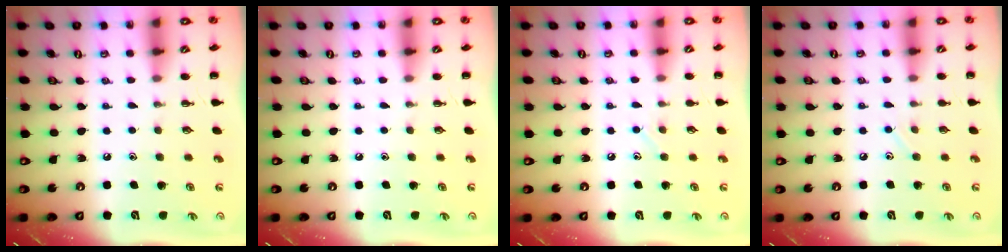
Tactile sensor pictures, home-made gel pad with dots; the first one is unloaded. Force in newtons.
{"total": 0.0}
{"total": 5.4, "press": 5.2, "slide": 1.5}
{"total": 4.1, "press": 3.9, "slide": 1.1}